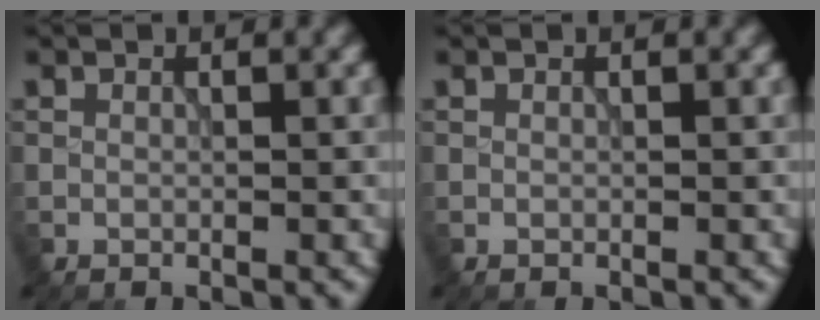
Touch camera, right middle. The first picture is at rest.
{"total": 0.0}